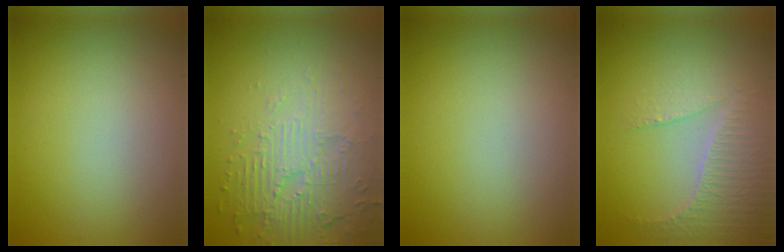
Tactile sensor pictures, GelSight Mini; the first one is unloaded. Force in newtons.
{"total": 5.5, "press": 3.6, "slide": 4.1}
{"total": 0.0}
{"total": 3.6, "press": 2.8, "slide": 2.3}